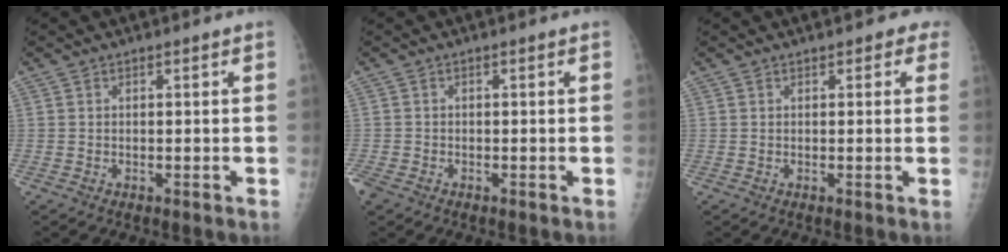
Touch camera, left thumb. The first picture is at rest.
{"total": 2.2, "force": [-1.3, 1.5, 1.0], "torque": [-0.027, -0.003, -0.023]}
{"total": 2.7, "force": [1.6, 1.5, 1.6], "torque": [0.003, 0.000, 0.013]}